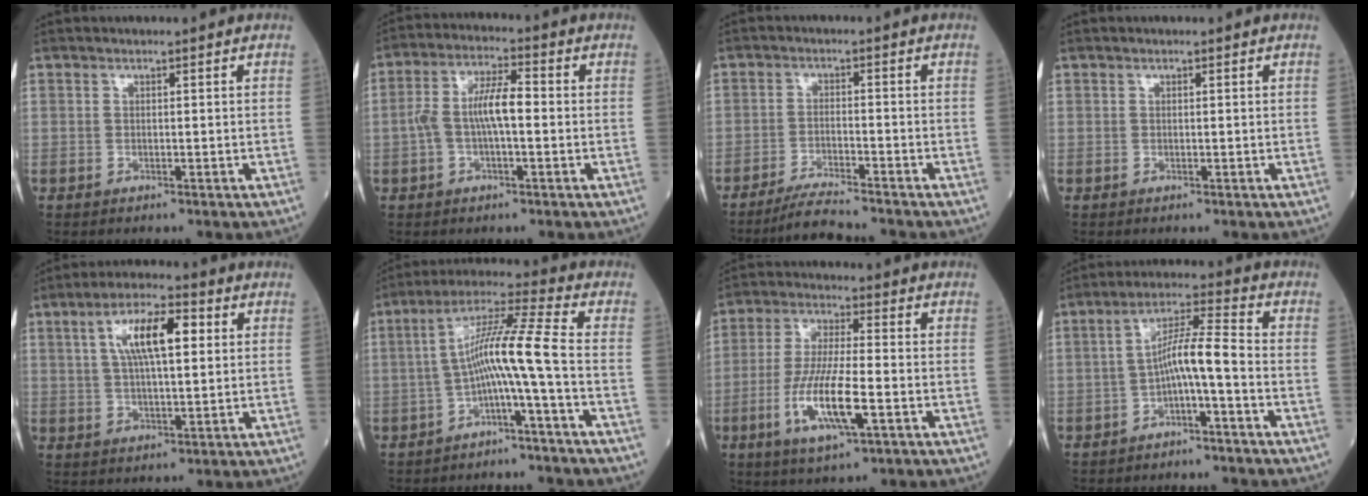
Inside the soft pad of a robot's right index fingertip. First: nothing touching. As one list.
[{"total": 7.4, "force": [-0.5, 2.1, 7.0], "torque": [-0.145, 0.024, -0.012]}, {"total": 6.3, "force": [-5.7, -0.3, 2.7], "torque": [-0.048, -0.022, -0.100]}, {"total": 0.0}, {"total": 10.0, "force": [2.9, 2.8, 9.1], "torque": [-0.168, 0.021, 0.052]}, {"total": 9.1, "force": [-2.1, -1.3, 8.7], "torque": [-0.159, 0.031, -0.040]}, {"total": 11.3, "force": [-3.6, 1.8, 10.6], "torque": [-0.208, -0.012, -0.068]}, {"total": 6.5, "force": [-2.0, 0.2, 6.2], "torque": [-0.111, 0.027, -0.035]}]